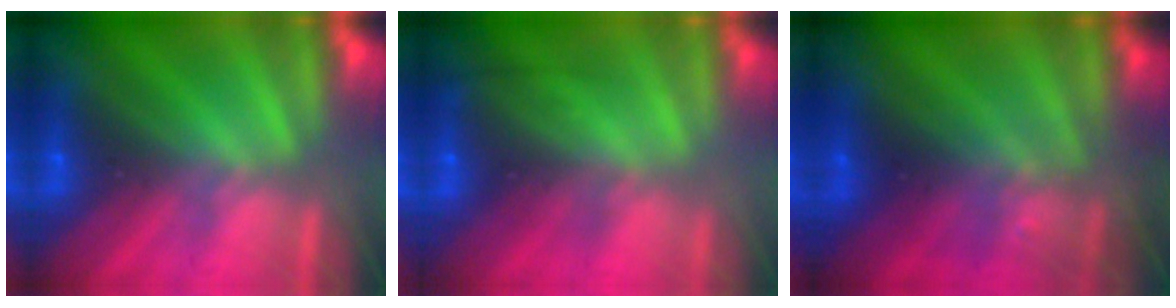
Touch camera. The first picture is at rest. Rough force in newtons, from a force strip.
{"total": 2.4}
{"total": 3.0}